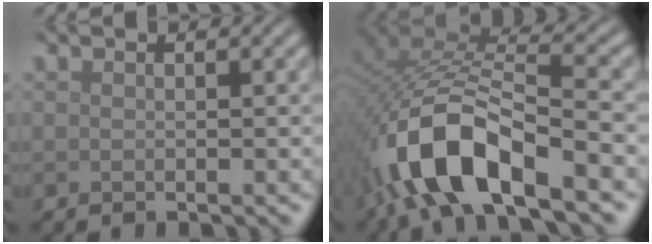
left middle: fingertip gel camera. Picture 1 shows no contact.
{"total": 11.3, "force": [-5.5, 4.8, 8.7], "torque": [-0.182, 0.001, -0.102]}